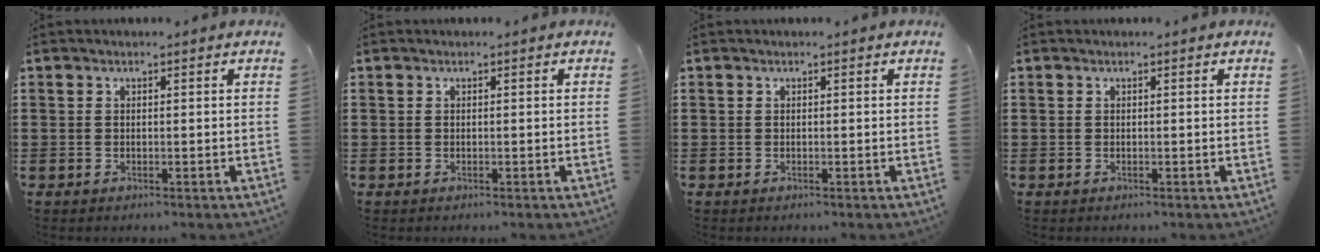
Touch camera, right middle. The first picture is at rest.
{"total": 0.0}
{"total": 0.0}
{"total": 0.0}